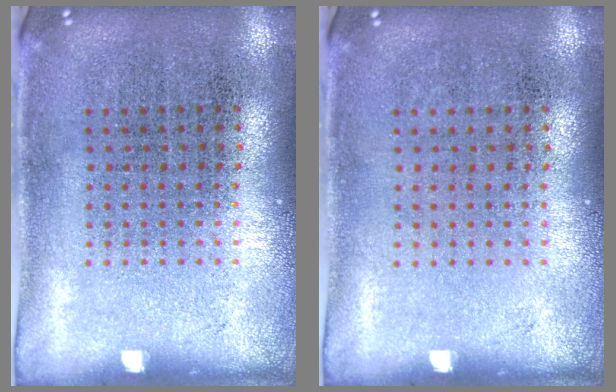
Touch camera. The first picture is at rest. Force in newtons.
{"total": 0.0}